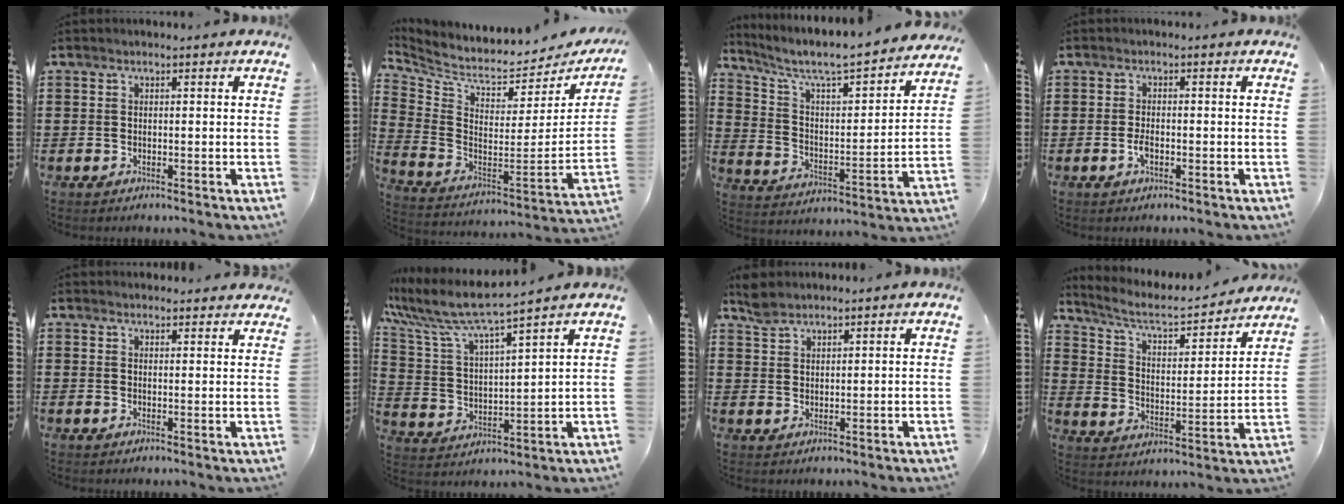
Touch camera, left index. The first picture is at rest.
{"total": 5.2, "force": [4.6, 1.2, 2.1], "torque": [-0.071, -0.053, 0.075]}
{"total": 5.9, "force": [5.0, 0.7, 2.9], "torque": [-0.083, -0.047, 0.077]}
{"total": 2.1, "force": [-0.8, 0.7, 1.8], "torque": [-0.049, -0.005, -0.020]}
{"total": 2.1, "force": [2.1, 0.3, 0.0], "torque": [-0.005, 0.000, 0.040]}
{"total": 8.0, "force": [6.9, 0.0, 4.0], "torque": [-0.108, -0.042, 0.114]}
{"total": 2.9, "force": [2.5, 1.1, 0.8], "torque": [-0.022, 0.003, 0.050]}
{"total": 5.2, "force": [4.5, 1.3, 2.3], "torque": [-0.068, -0.034, 0.068]}